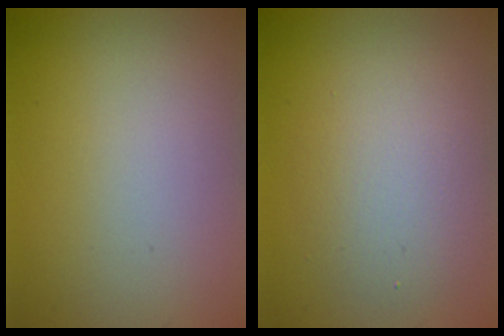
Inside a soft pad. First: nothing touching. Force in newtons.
{"total": 4.2, "press": 4.2, "slide": 0.2}